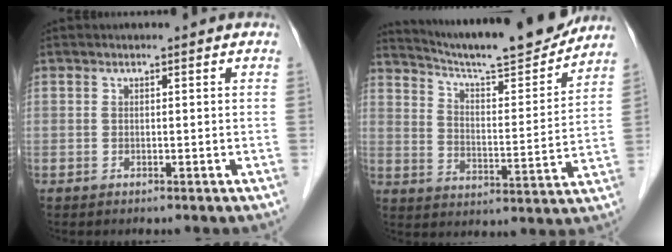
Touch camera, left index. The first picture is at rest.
{"total": 18.1, "force": [16.7, 0.8, 6.9], "torque": [-0.118, -0.026, 0.245]}